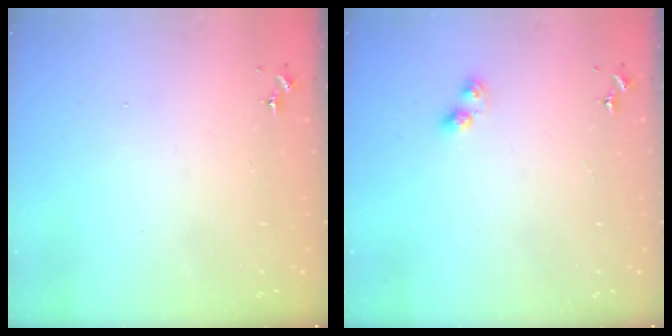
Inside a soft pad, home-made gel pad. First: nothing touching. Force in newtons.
{"total": 4.8, "press": 4.5, "slide": 1.7}